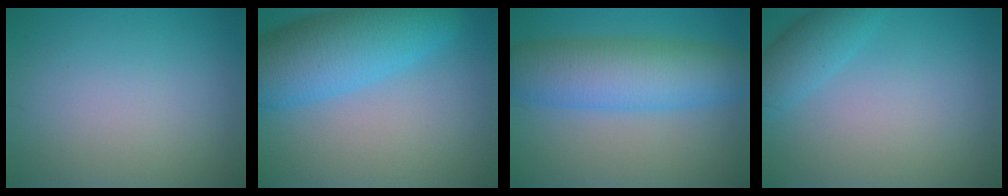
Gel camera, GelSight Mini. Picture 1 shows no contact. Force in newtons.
{"total": 9.1, "press": 9.1, "slide": 0.5}
{"total": 7.9, "press": 7.9, "slide": 0.1}
{"total": 3.0, "press": 3.0, "slide": 0.1}